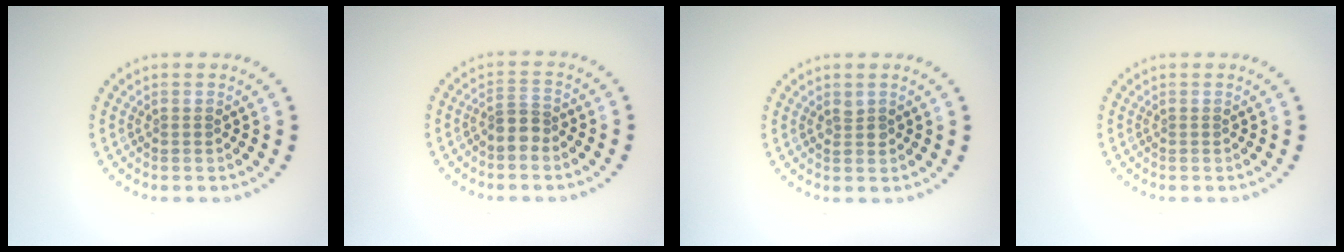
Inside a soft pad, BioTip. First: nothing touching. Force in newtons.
{"total": 2.1, "press": 1.7, "slide": 1.2}
{"total": 0.8, "press": 0.7, "slide": 0.1}
{"total": 0.0}